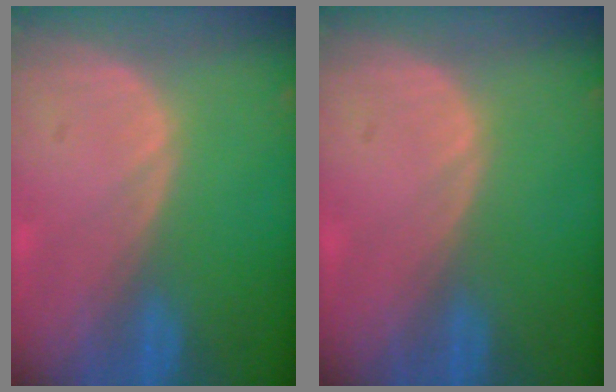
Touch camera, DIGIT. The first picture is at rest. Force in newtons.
{"total": 0.0}